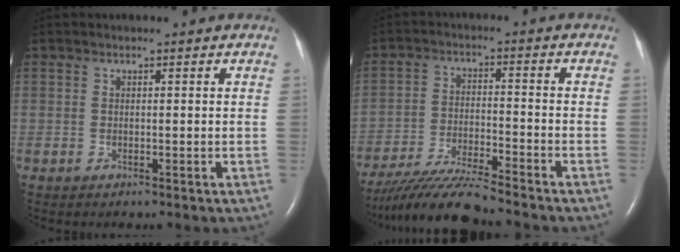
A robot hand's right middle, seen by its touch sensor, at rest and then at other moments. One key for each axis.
{"total": 10.3, "fx": -9.4, "fy": -0.8, "fz": 4.1, "tx": -0.075, "ty": -0.023, "tz": -0.171}